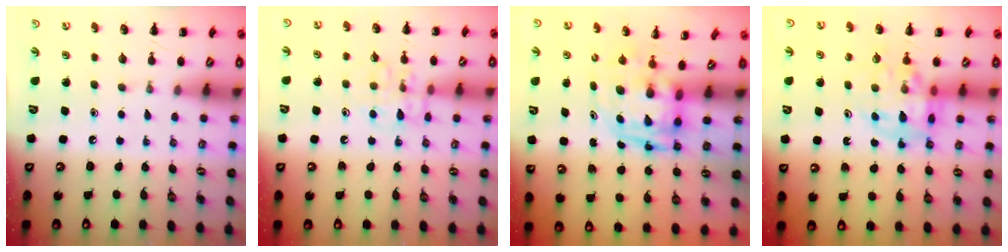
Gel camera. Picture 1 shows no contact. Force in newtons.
{"total": 9.5, "press": 9.5, "slide": 0.5}
{"total": 3.3, "press": 3.2, "slide": 0.7}
{"total": 11.6, "press": 11.1, "slide": 3.5}